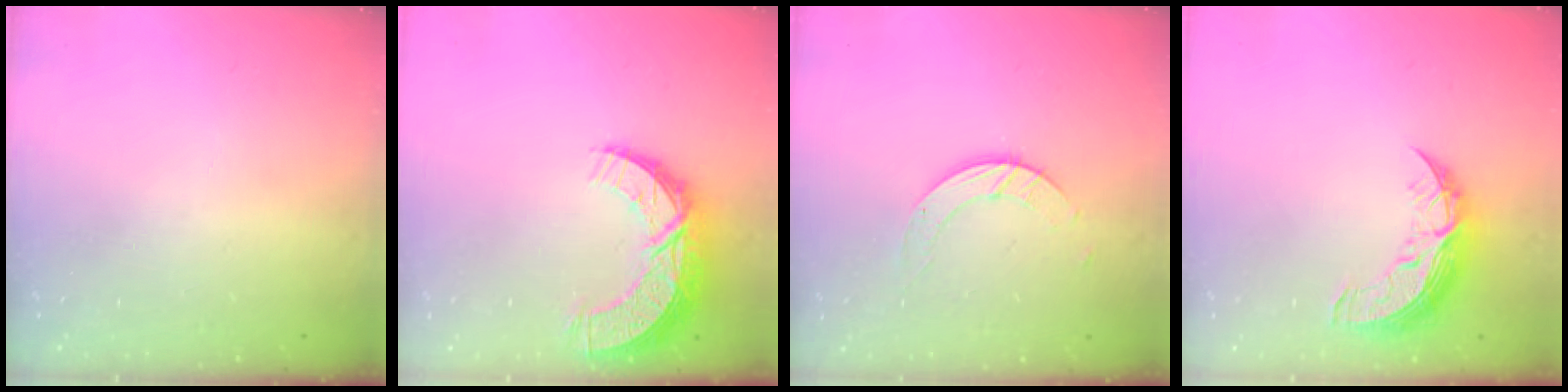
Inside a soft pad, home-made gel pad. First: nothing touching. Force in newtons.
{"total": 11.6, "press": 11.6, "slide": 0.7}
{"total": 5.1, "press": 5.1, "slide": 0.2}
{"total": 9.7, "press": 9.7, "slide": 0.6}